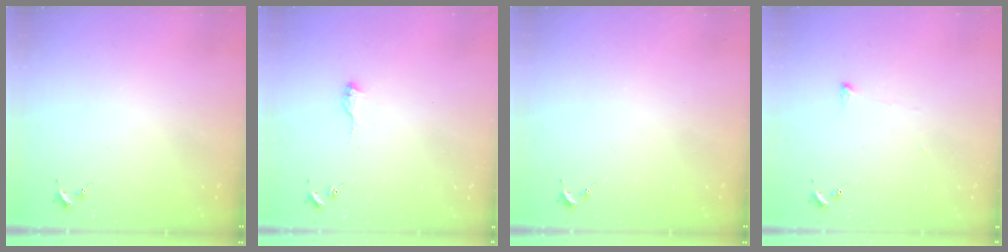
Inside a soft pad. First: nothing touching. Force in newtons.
{"total": 7.3, "press": 7.3, "slide": 0.6}
{"total": 0.0}
{"total": 2.7, "press": 2.6, "slide": 0.5}